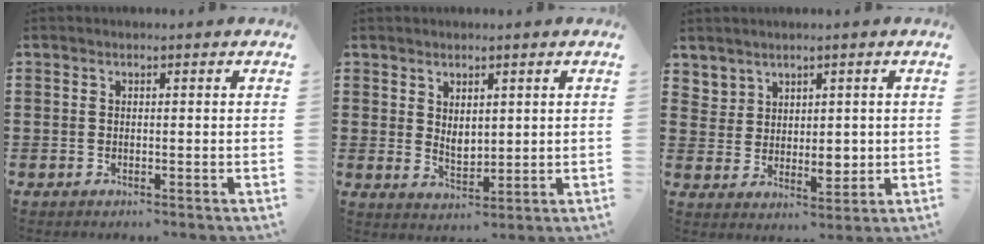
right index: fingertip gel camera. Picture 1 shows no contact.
{"total": 2.7, "force": [1.5, 1.5, 1.6], "torque": [-0.034, 0.005, 0.029]}
{"total": 4.5, "force": [3.1, 3.0, 1.3], "torque": [-0.031, -0.003, 0.057]}